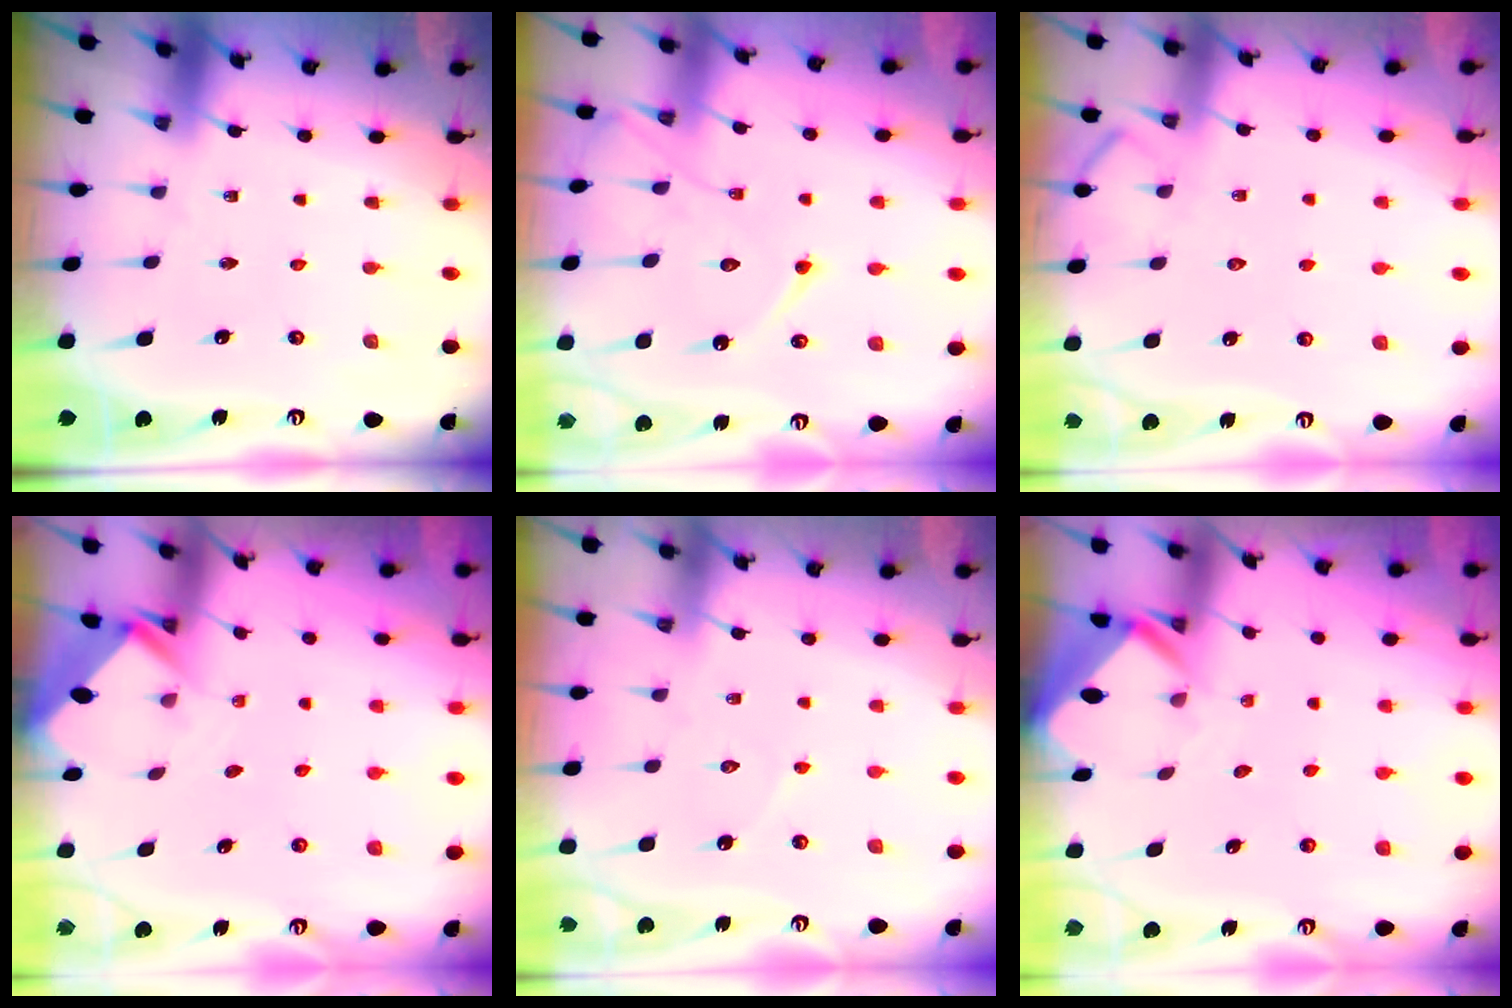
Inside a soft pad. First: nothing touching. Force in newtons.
{"total": 12.8, "press": 12.8, "slide": 0.6}
{"total": 6.1, "press": 6.1, "slide": 0.7}
{"total": 2.6, "press": 2.6, "slide": 0.2}
{"total": 4.3, "press": 4.3, "slide": 0.3}
{"total": 2.9, "press": 2.9, "slide": 0.2}